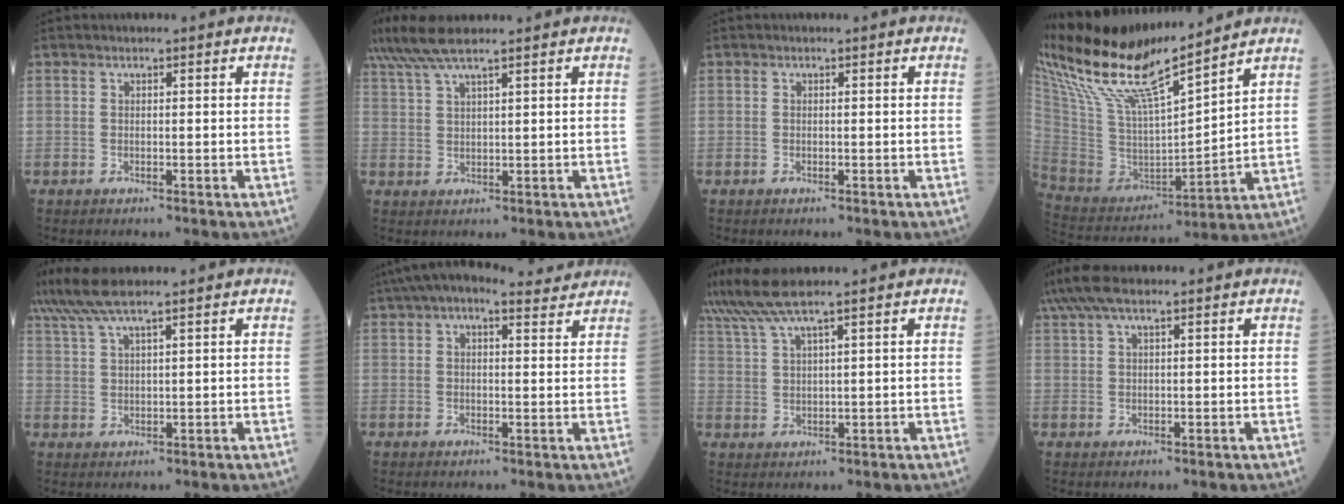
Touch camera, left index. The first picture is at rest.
{"total": 8.3, "force": [7.0, 0.1, 4.4], "torque": [-0.089, 0.038, 0.125]}
{"total": 0.0}
{"total": 19.4, "force": [16.2, 0.9, 10.5], "torque": [-0.212, -0.001, 0.315]}
{"total": 7.3, "force": [6.2, -0.4, 3.8], "torque": [-0.076, 0.036, 0.113]}
{"total": 8.9, "force": [7.4, 2.5, 4.4], "torque": [-0.075, 0.038, 0.099]}
{"total": 5.9, "force": [4.9, -1.1, 3.0], "torque": [-0.073, 0.019, 0.101]}
{"total": 6.8, "force": [5.2, 1.1, 4.2], "torque": [-0.087, 0.047, 0.098]}